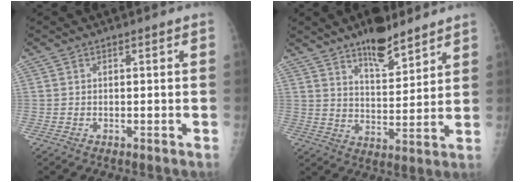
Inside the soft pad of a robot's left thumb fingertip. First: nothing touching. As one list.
[{"total": 10.7, "force": [8.1, 4.1, 5.7], "torque": [-0.063, -0.058, 0.134]}]